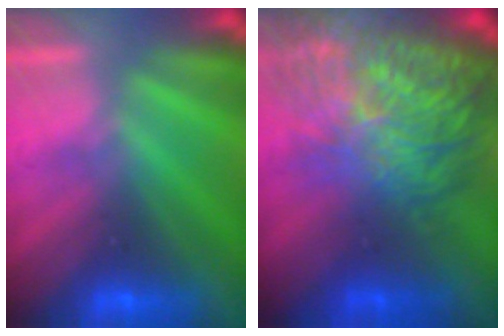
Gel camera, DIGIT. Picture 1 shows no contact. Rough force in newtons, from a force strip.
{"total": 11.3}